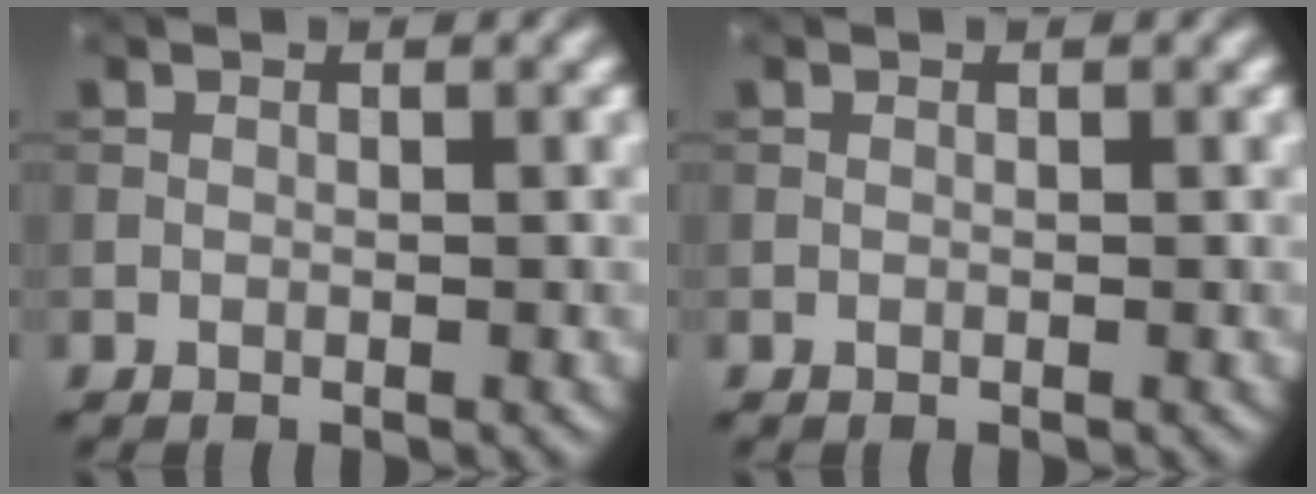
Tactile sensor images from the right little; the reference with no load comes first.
{"total": 0.0}